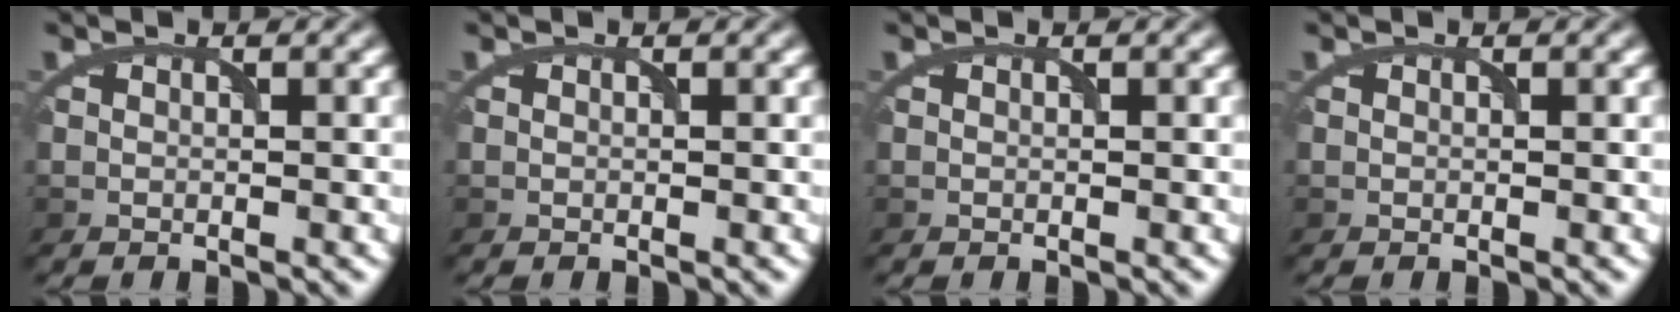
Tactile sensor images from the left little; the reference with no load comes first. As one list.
[{"total": 0.0}, {"total": 0.0}, {"total": 0.0}]